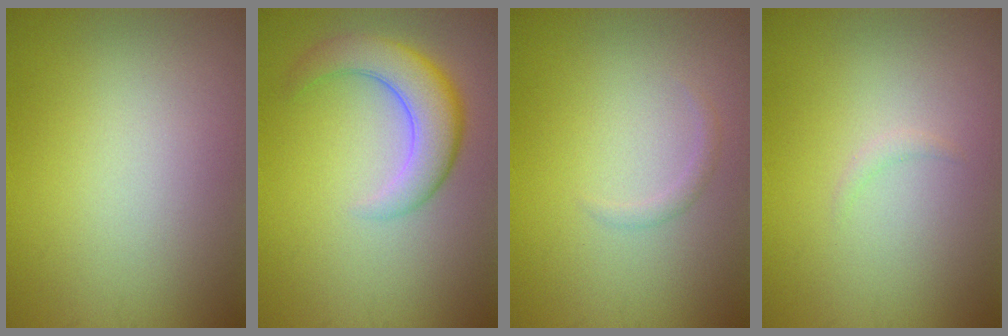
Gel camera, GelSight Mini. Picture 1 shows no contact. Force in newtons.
{"total": 5.4, "press": 5.4, "slide": 0.3}
{"total": 0.8, "press": 0.8, "slide": 0.0}
{"total": 0.5, "press": 0.5, "slide": 0.1}